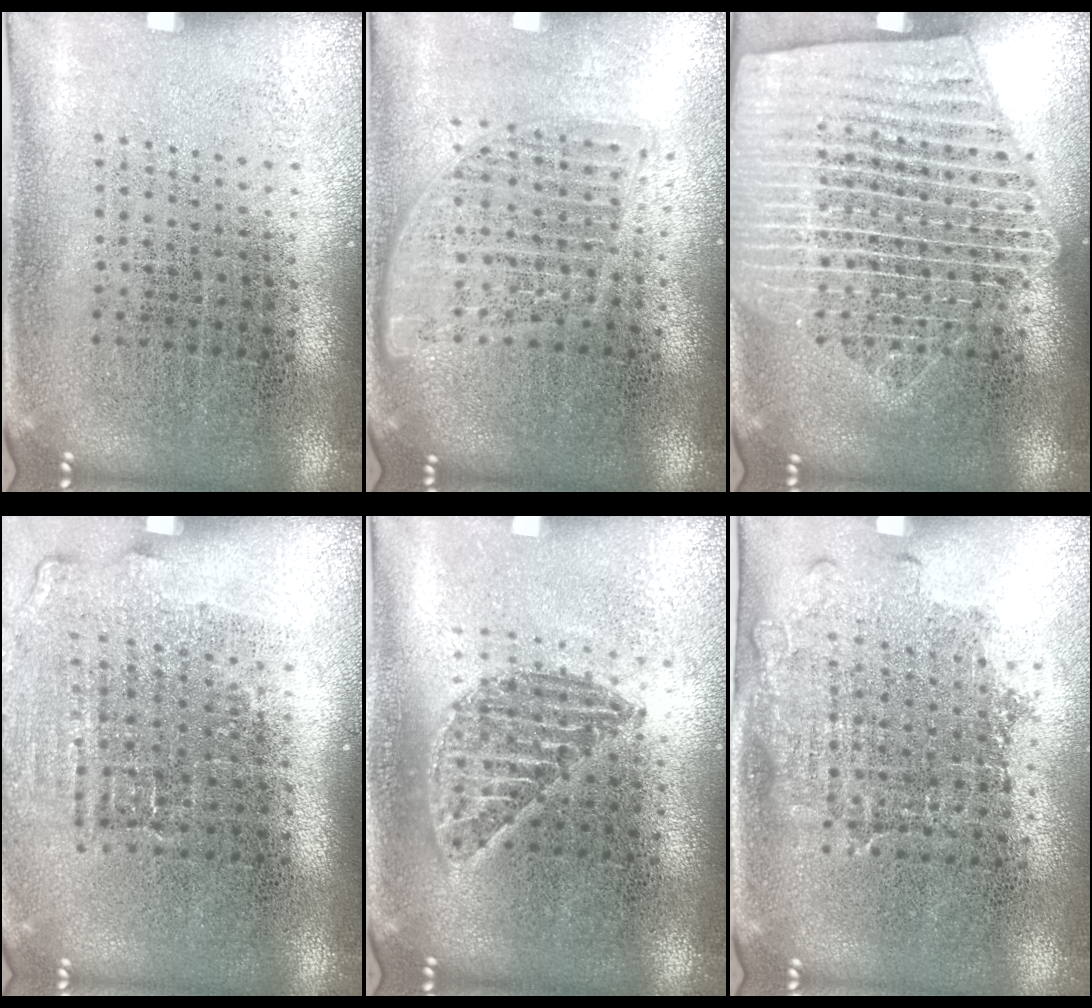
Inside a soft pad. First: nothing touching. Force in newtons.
{"total": 1.6, "press": 1.5, "slide": 0.7}
{"total": 3.9, "press": 3.8, "slide": 0.4}
{"total": 1.3, "press": 1.1, "slide": 0.6}
{"total": 1.2, "press": 1.1, "slide": 0.4}
{"total": 1.3, "press": 1.1, "slide": 0.7}